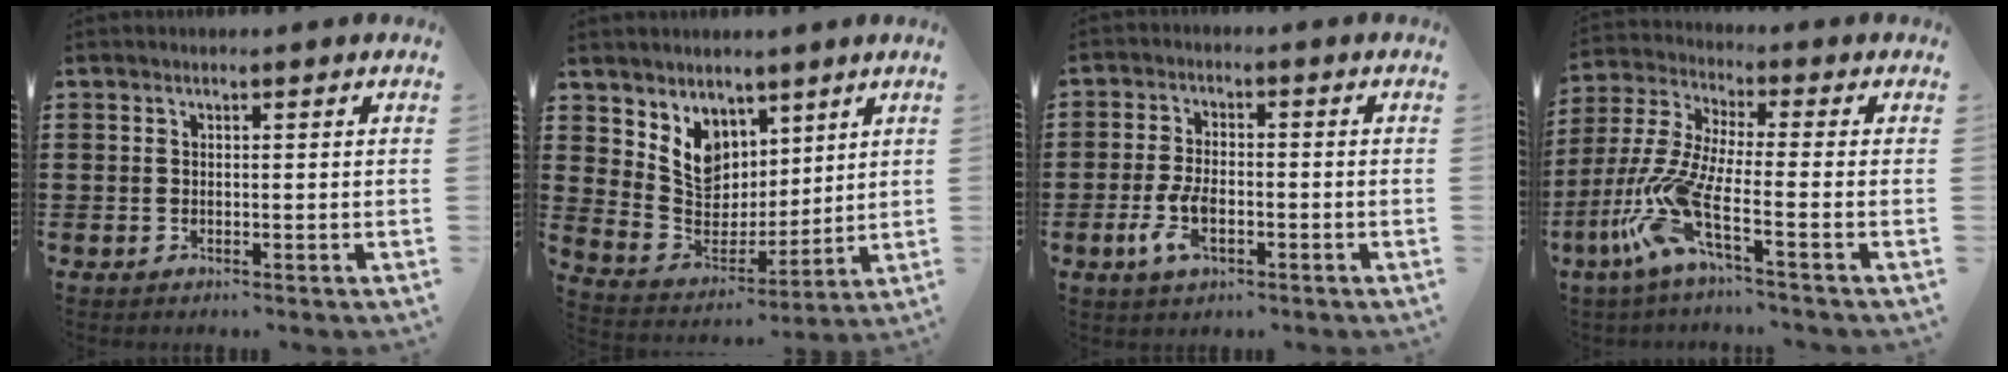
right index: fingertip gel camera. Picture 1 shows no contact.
{"total": 7.5, "force": [4.6, 5.8, 1.1], "torque": [-0.068, -0.035, 0.091]}
{"total": 5.5, "force": [-1.9, 2.7, 4.4], "torque": [-0.104, -0.004, -0.038]}
{"total": 10.4, "force": [-4.7, 2.4, 8.9], "torque": [-0.230, -0.020, -0.100]}